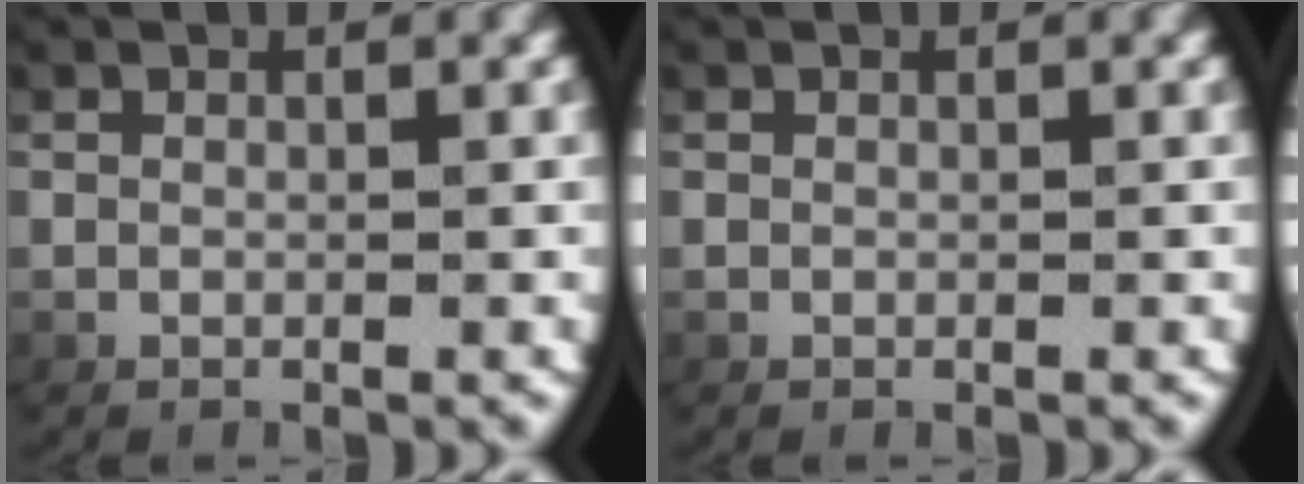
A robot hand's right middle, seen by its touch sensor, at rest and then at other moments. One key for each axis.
{"total": 0.0}